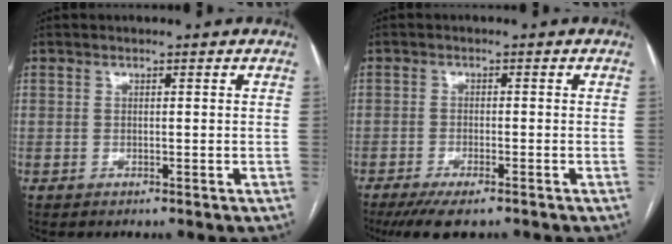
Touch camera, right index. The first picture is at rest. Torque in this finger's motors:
{"motor_torque": [0.50, -0.39, 0.31, 0.08]}